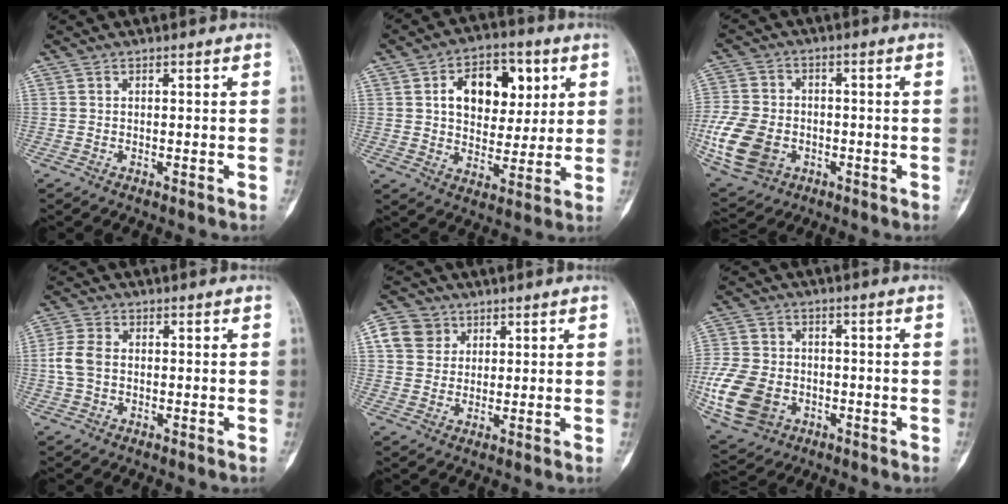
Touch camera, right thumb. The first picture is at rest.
{"total": 14.2, "force": [4.3, 9.4, 9.8], "torque": [-0.097, -0.001, 0.067]}
{"total": 13.8, "force": [-3.7, 10.2, 8.6], "torque": [-0.176, 0.005, -0.065]}
{"total": 4.9, "force": [-0.2, 3.5, 3.5], "torque": [-0.084, 0.011, -0.008]}
{"total": 6.5, "force": [2.5, 5.9, 1.5], "torque": [-0.005, 0.000, 0.046]}
{"total": 15.0, "force": [-4.1, 11.2, 9.1], "torque": [-0.190, 0.004, -0.070]}